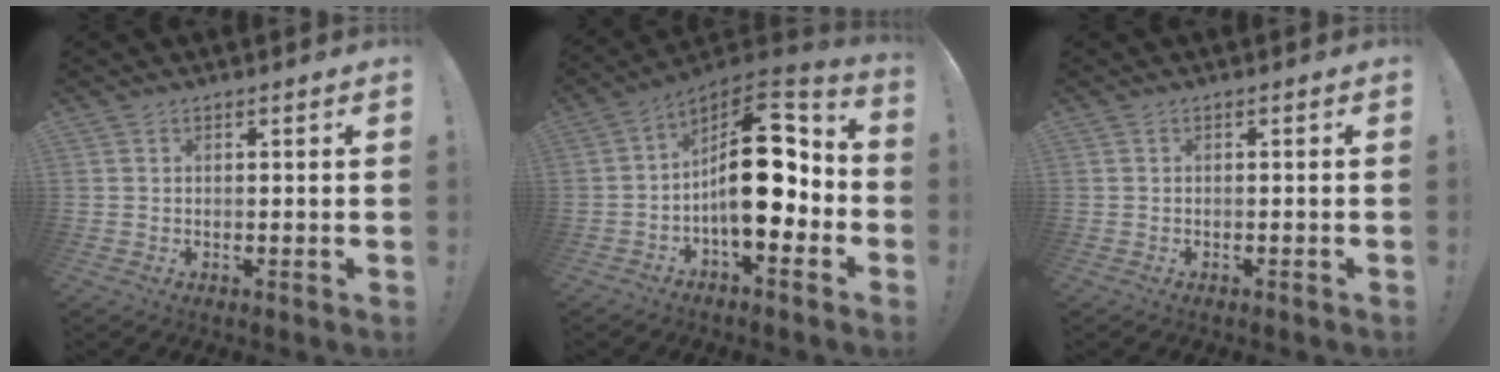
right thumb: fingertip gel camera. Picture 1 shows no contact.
{"total": 20.5, "force": [-0.2, 10.0, 17.9], "torque": [-0.279, 0.011, 0.004]}
{"total": 0.8, "force": [-0.7, -0.3, 0.2], "torque": [-0.003, -0.001, -0.013]}